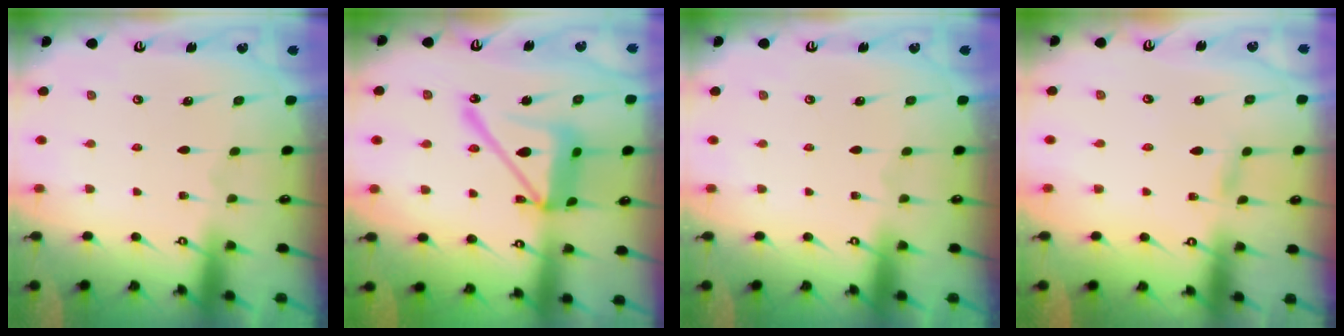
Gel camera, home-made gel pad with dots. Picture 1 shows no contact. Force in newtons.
{"total": 17.7, "press": 17.7, "slide": 1.6}
{"total": 0.0}
{"total": 2.4, "press": 2.3, "slide": 0.3}